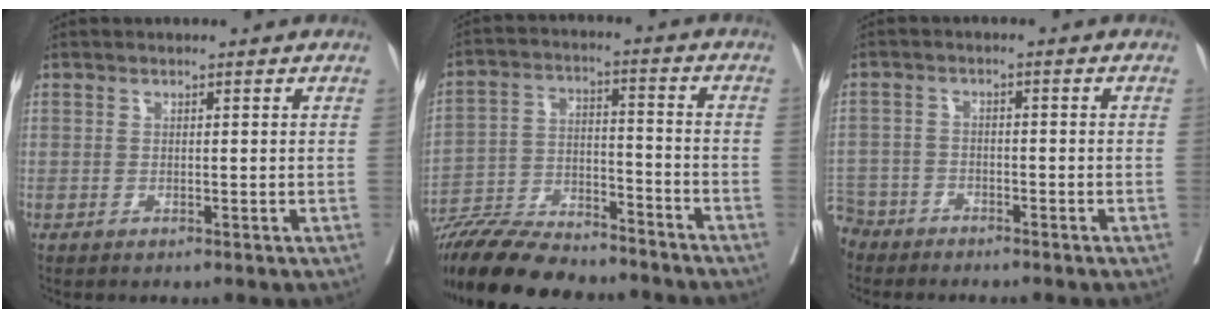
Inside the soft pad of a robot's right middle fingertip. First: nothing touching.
{"total": 19.7, "force": [-17.5, 3.8, 8.0], "torque": [-0.165, -0.018, -0.289]}
{"total": 6.0, "force": [-5.2, 2.9, -0.3], "torque": [0.006, -0.004, -0.103]}